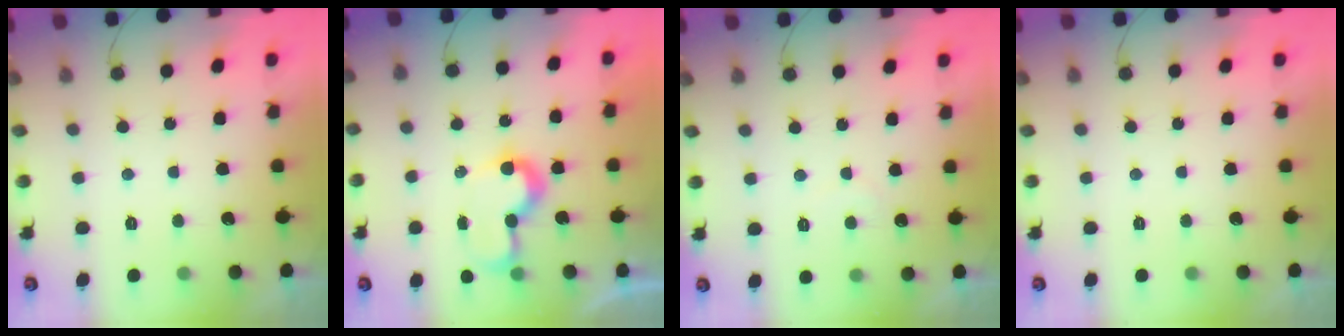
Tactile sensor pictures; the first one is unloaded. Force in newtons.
{"total": 7.6, "press": 7.6, "slide": 0.2}
{"total": 4.8, "press": 4.8, "slide": 0.2}
{"total": 0.0}